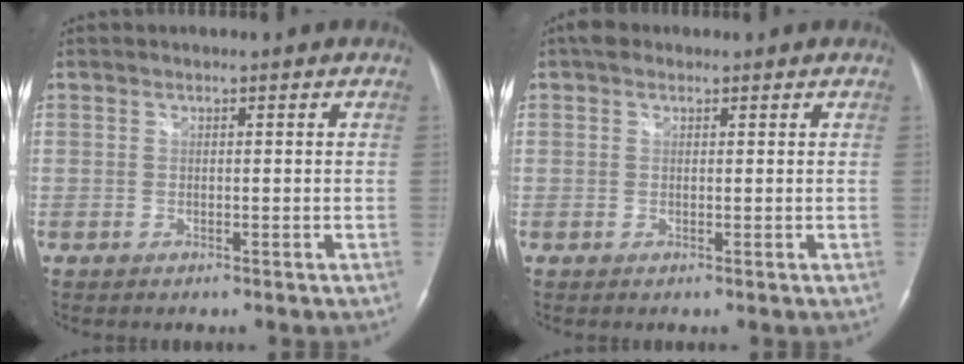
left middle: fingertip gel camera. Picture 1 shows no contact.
{"total": 2.0, "force": [1.3, 1.3, 0.8], "torque": [-0.018, 0.016, 0.017]}